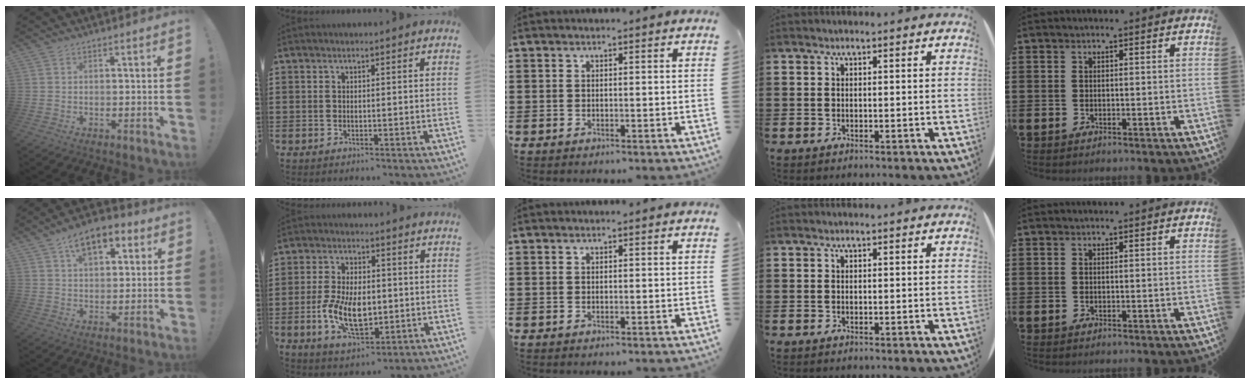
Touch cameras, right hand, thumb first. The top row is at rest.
{"thumb": {"total": 10.5, "force": [5.2, 6.1, 6.8], "torque": [-0.100, -0.008, 0.094]}, "index": {"total": 9.3, "force": [-1.4, 5.3, 7.5], "torque": [-0.157, 0.001, -0.031]}}